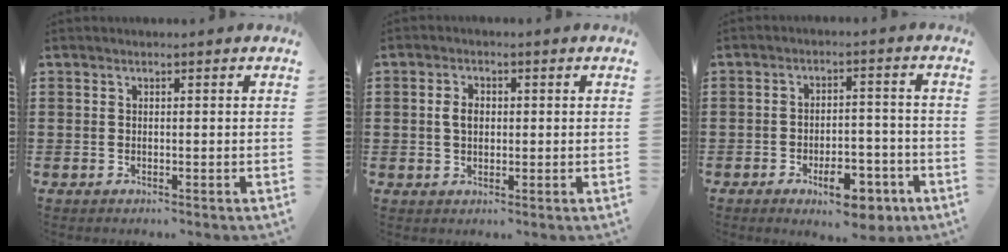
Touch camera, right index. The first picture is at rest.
{"total": 2.9, "force": [0.3, 1.9, 2.2], "torque": [-0.045, 0.011, 0.004]}
{"total": 8.1, "force": [-4.8, 3.1, 5.8], "torque": [-0.077, 0.012, -0.078]}